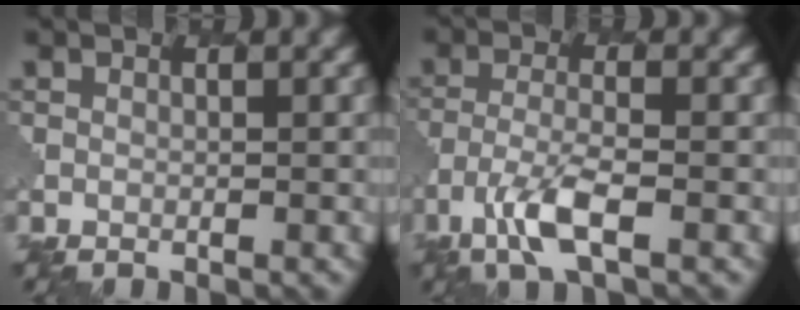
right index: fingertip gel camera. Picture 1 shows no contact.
{"total": 4.0, "force": [-2.2, 1.0, 3.1], "torque": [-0.071, -0.006, -0.049]}